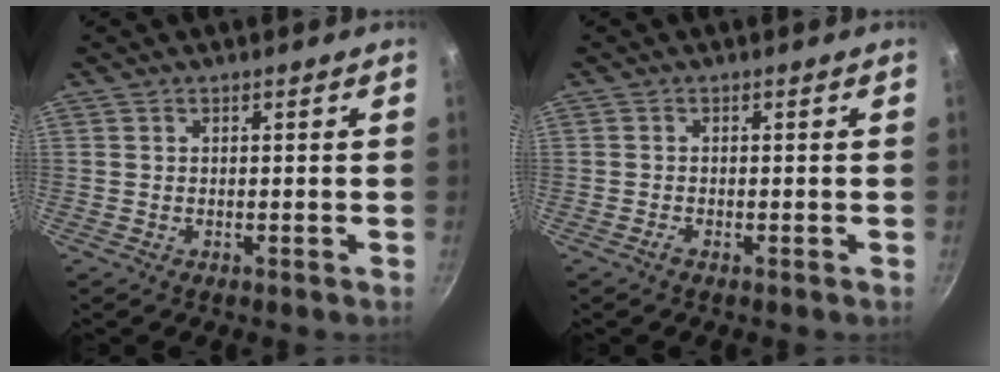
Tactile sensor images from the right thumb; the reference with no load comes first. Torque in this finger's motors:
{"motor_torque": [0.02, 0.31, 0.35, -0.32, 0.05]}